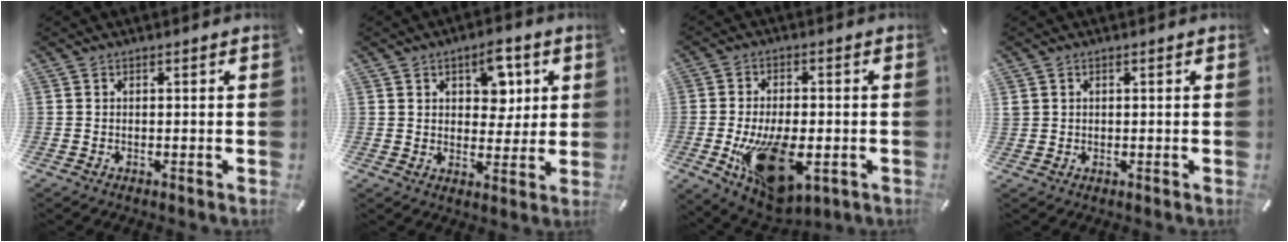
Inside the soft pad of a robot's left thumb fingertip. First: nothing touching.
{"total": 8.9, "force": [3.7, 5.9, 5.5], "torque": [-0.064, -0.005, 0.059]}
{"total": 17.4, "force": [-4.4, 9.4, 13.9], "torque": [-0.235, -0.009, -0.061]}
{"total": 1.2, "force": [0.6, 1.0, 0.2], "torque": [-0.003, 0.002, 0.011]}